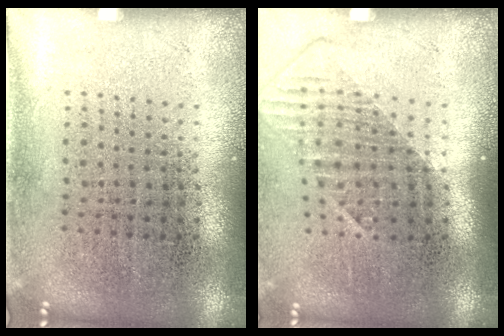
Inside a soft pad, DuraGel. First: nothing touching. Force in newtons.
{"total": 1.3, "press": 1.0, "slide": 0.9}